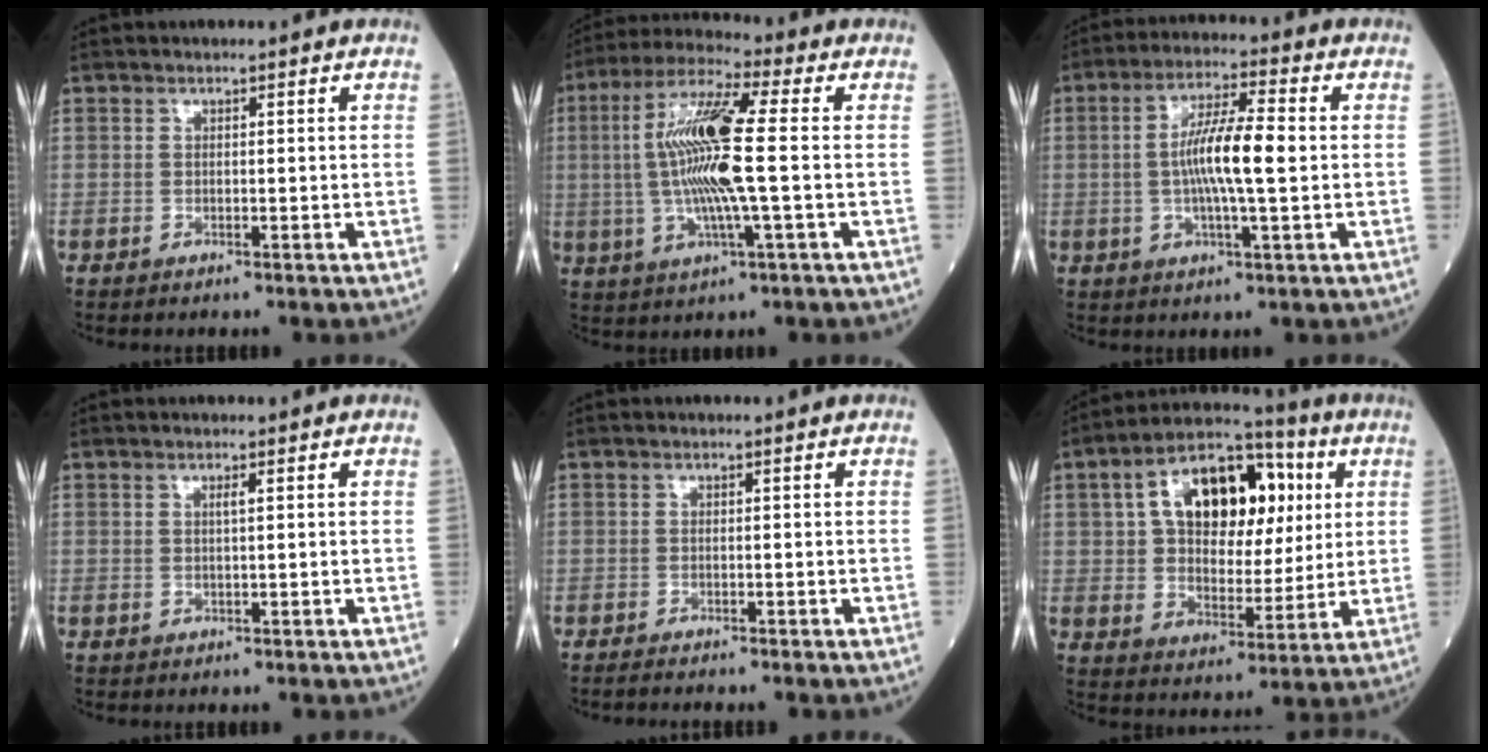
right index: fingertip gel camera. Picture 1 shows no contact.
{"total": 14.3, "force": [0.1, 1.2, 14.2], "torque": [-0.290, 0.006, -0.005]}
{"total": 9.4, "force": [0.0, 0.8, 9.3], "torque": [-0.173, 0.007, -0.006]}
{"total": 0.7, "force": [0.2, -0.1, 0.6], "torque": [-0.016, 0.001, 0.005]}
{"total": 1.2, "force": [-1.2, -0.1, 0.3], "torque": [-0.013, -0.005, -0.021]}
{"total": 17.0, "force": [5.0, 9.4, 13.2], "torque": [-0.220, 0.037, 0.079]}